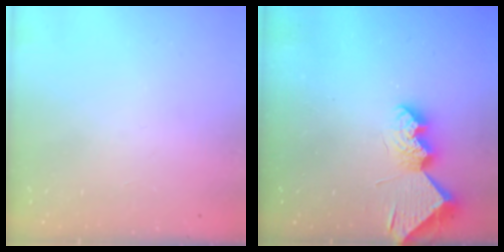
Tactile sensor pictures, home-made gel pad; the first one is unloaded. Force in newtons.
{"total": 9.9, "press": 9.9, "slide": 0.4}